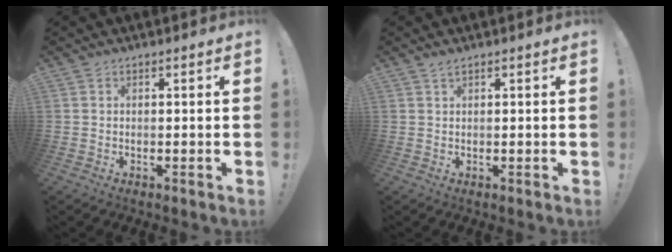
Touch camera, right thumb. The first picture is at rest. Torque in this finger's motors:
{"motor_torque": [0.02, -0.14, -0.05, 0.01, 0.00]}